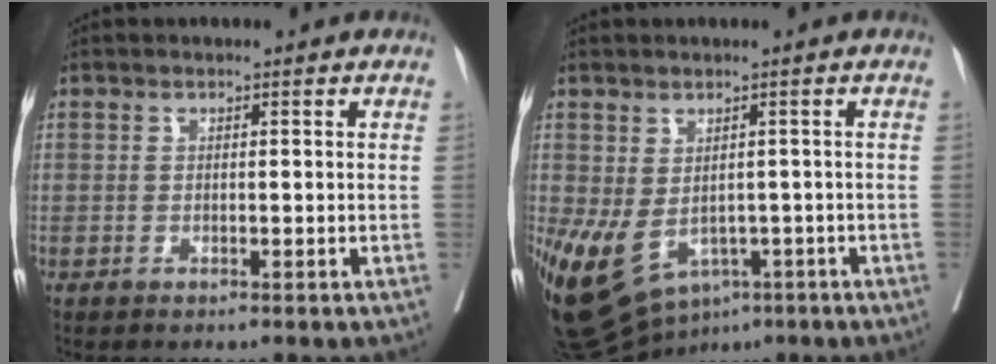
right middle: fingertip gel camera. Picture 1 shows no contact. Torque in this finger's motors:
{"motor_torque": [0.45, -0.24, 1.05, 0.21]}